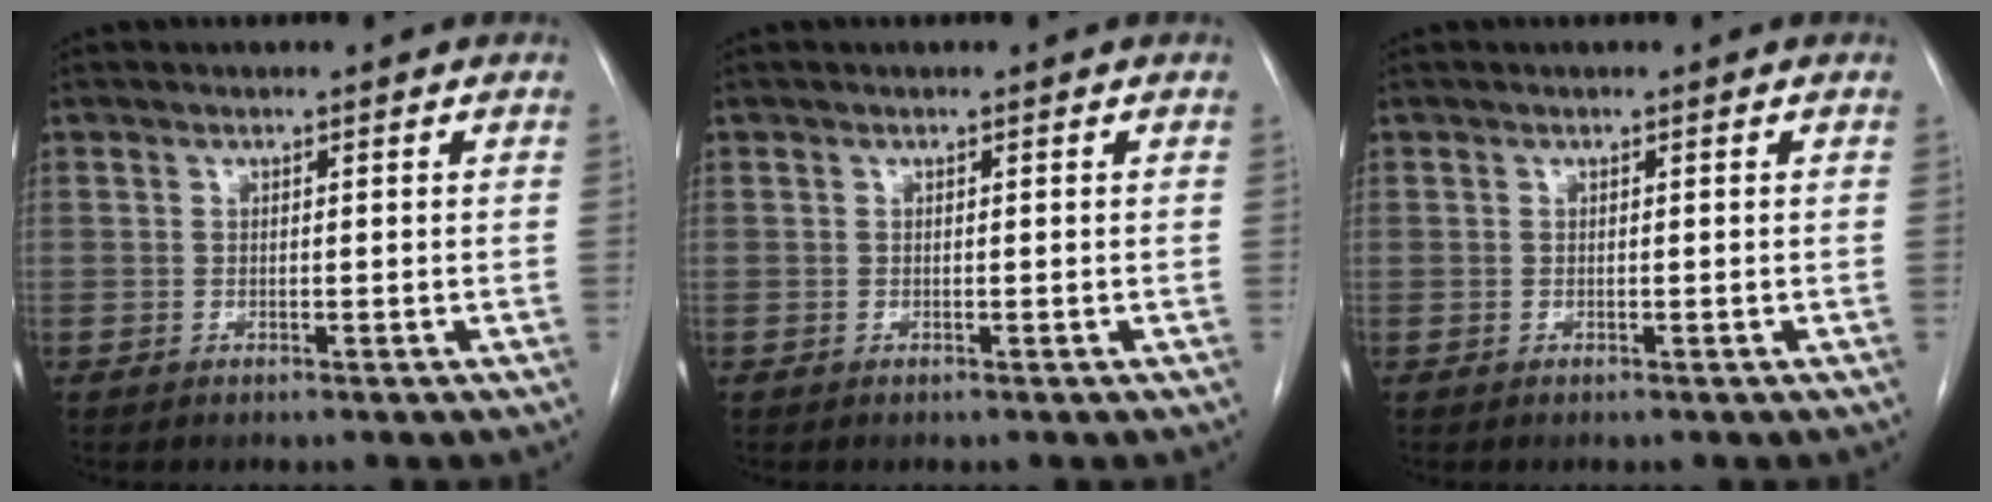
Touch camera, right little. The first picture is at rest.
{"total": 0.0}
{"total": 0.0}